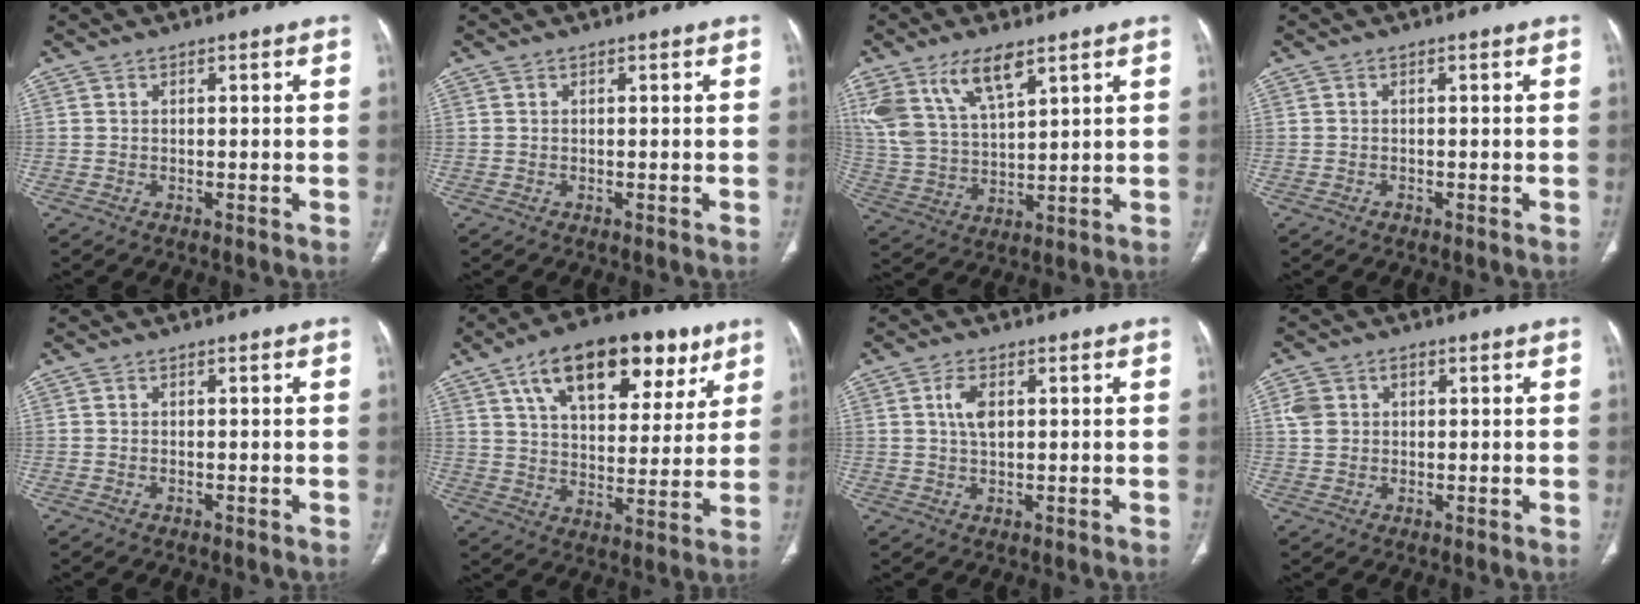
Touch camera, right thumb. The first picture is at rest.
{"total": 0.0}
{"total": 13.1, "force": [7.9, 5.5, 8.9], "torque": [-0.171, -0.023, 0.166]}
{"total": 0.6, "force": [-0.4, 0.4, 0.2], "torque": [-0.002, 0.001, -0.007]}
{"total": 0.0}
{"total": 22.6, "force": [11.9, 11.8, 15.3], "torque": [-0.200, -0.010, 0.191]}
{"total": 4.0, "force": [1.1, 2.1, 3.3], "torque": [-0.064, 0.000, 0.021]}
{"total": 4.3, "force": [1.1, 3.6, 2.1], "torque": [-0.032, 0.006, 0.022]}